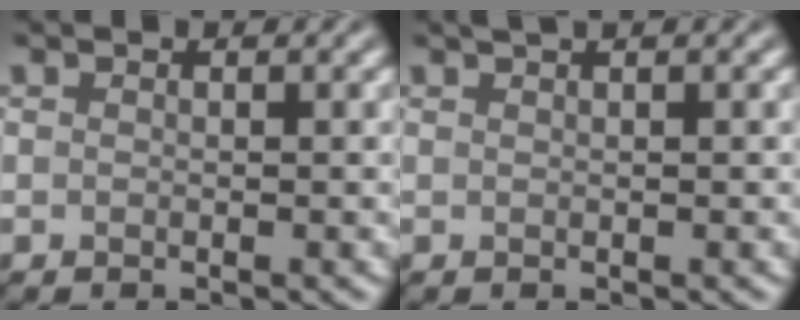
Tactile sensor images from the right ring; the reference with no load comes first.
{"total": 1.4, "force": [1.0, 0.4, 1.0], "torque": [-0.010, 0.000, 0.008]}